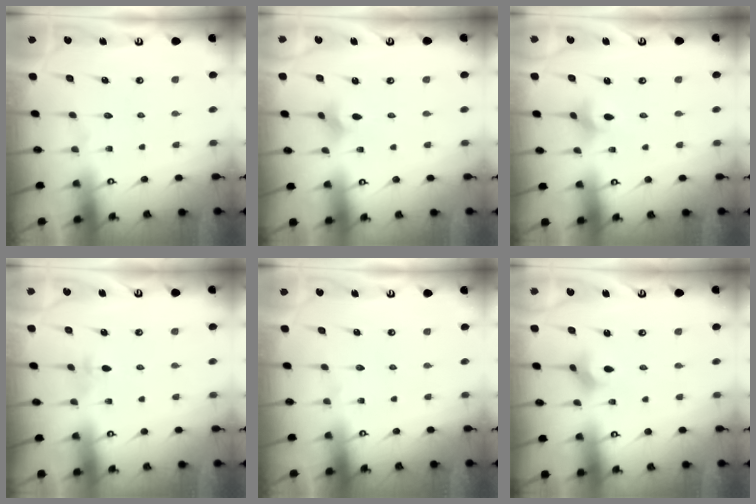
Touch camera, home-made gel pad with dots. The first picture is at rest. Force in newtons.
{"total": 1.7, "press": 1.7, "slide": 0.4}
{"total": 2.9, "press": 2.9, "slide": 0.6}
{"total": 3.0, "press": 3.0, "slide": 0.7}
{"total": 0.0}
{"total": 2.2, "press": 2.2, "slide": 0.2}